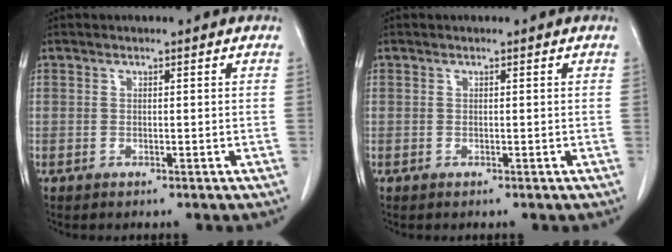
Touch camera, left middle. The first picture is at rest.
{"total": 0.0}